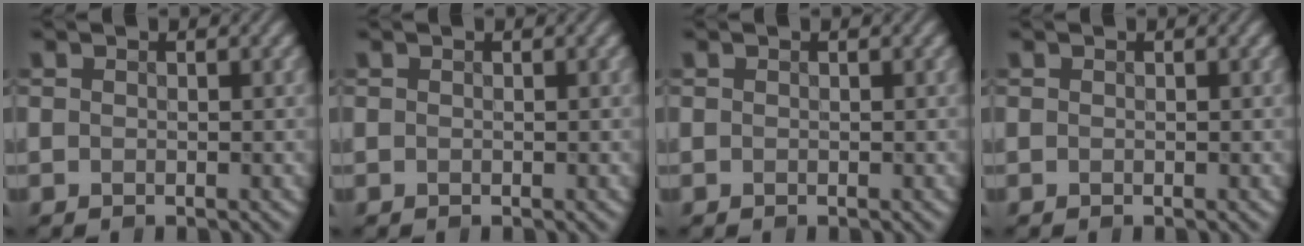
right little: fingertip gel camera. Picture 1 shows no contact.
{"total": 0.0}
{"total": 0.0}
{"total": 0.0}